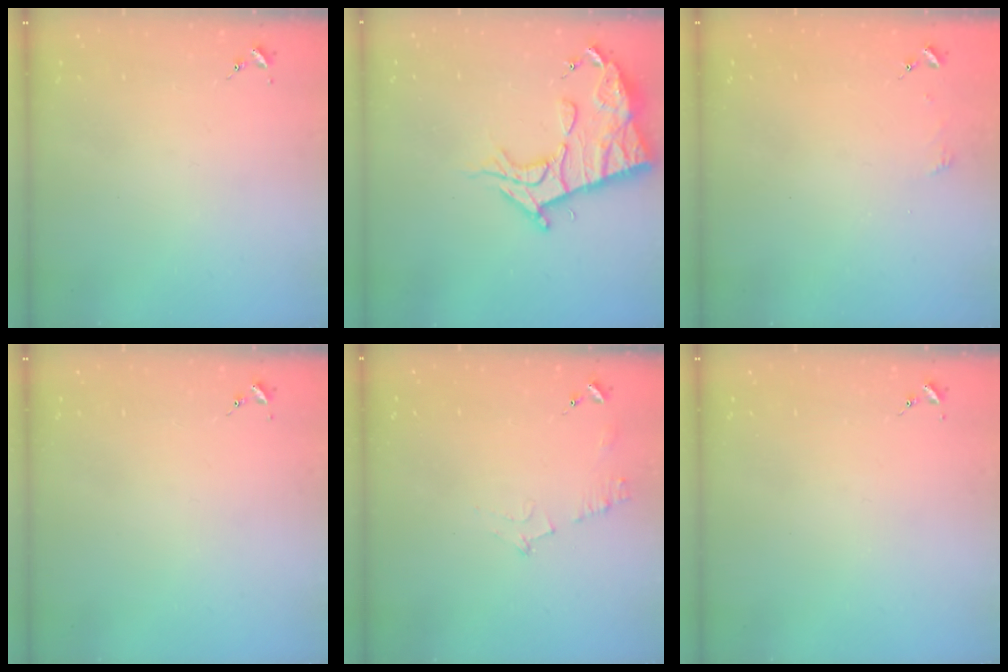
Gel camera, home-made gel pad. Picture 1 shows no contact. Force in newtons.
{"total": 14.8, "press": 14.7, "slide": 1.4}
{"total": 2.4, "press": 2.4, "slide": 0.2}
{"total": 0.0}
{"total": 6.4, "press": 6.4, "slide": 0.8}
{"total": 0.0}